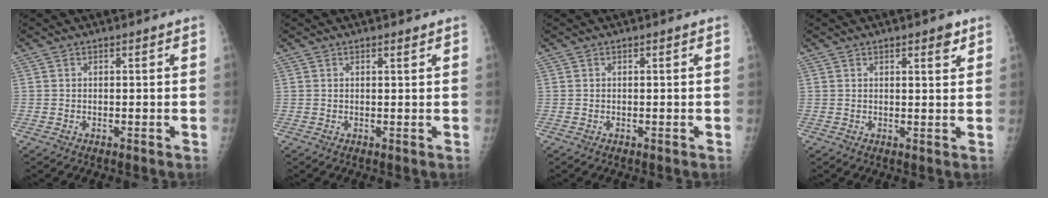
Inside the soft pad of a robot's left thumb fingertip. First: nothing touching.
{"total": 0.7, "force": [0.6, 0.1, 0.4], "torque": [-0.008, -0.004, 0.010]}
{"total": 0.0}
{"total": 2.9, "force": [1.7, 0.9, 2.1], "torque": [-0.021, -0.009, 0.021]}